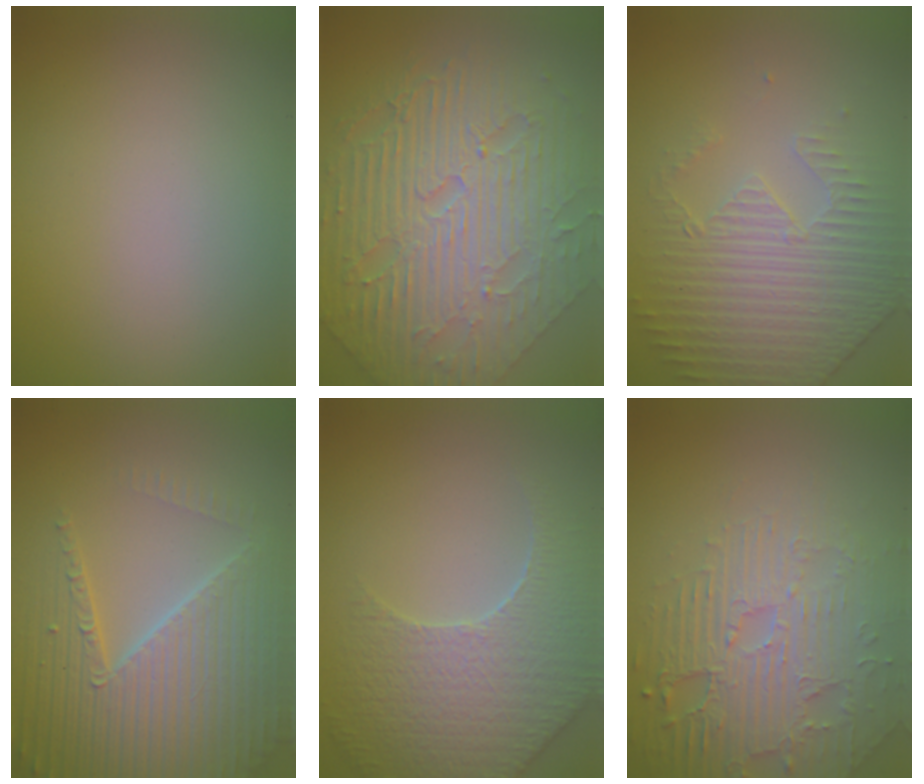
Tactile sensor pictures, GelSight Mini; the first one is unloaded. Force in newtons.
{"total": 11.2, "press": 7.3, "slide": 8.5}
{"total": 4.5, "press": 3.6, "slide": 2.8}
{"total": 7.1, "press": 6.9, "slide": 1.6}
{"total": 6.8, "press": 5.4, "slide": 4.1}
{"total": 4.7, "press": 4.4, "slide": 1.6}